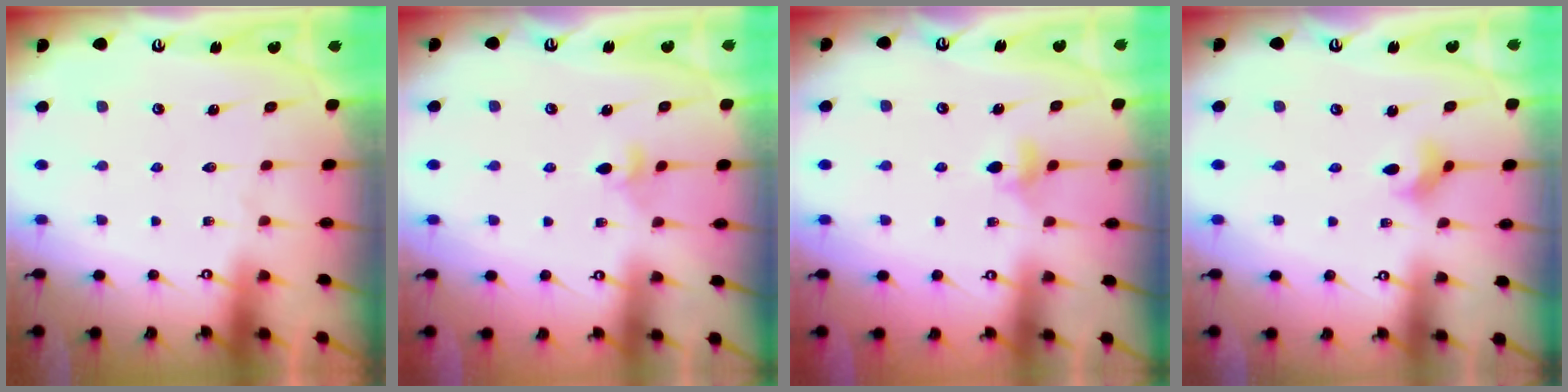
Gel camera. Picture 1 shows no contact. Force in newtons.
{"total": 2.9, "press": 2.8, "slide": 0.6}
{"total": 4.9, "press": 4.8, "slide": 0.9}
{"total": 2.7, "press": 2.6, "slide": 0.5}